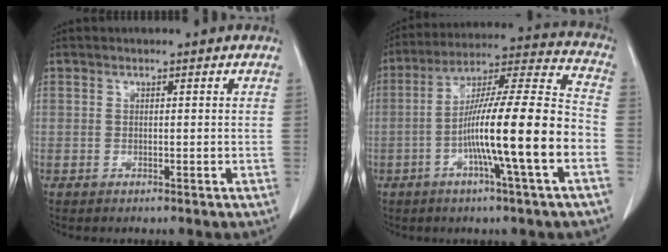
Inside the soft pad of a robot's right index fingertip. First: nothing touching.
{"total": 17.2, "force": [-4.9, -0.2, 16.4], "torque": [-0.275, 0.011, -0.087]}